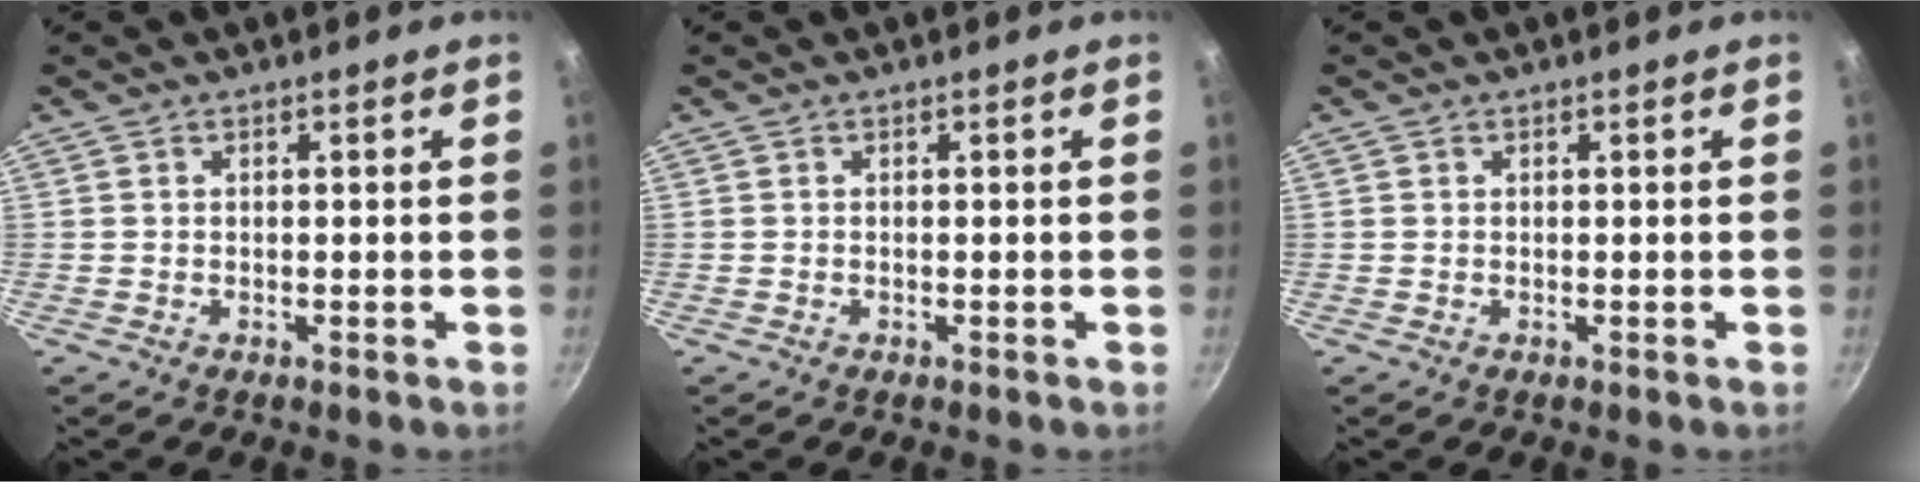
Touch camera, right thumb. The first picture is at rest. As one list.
[{"total": 0.0}, {"total": 0.0}]